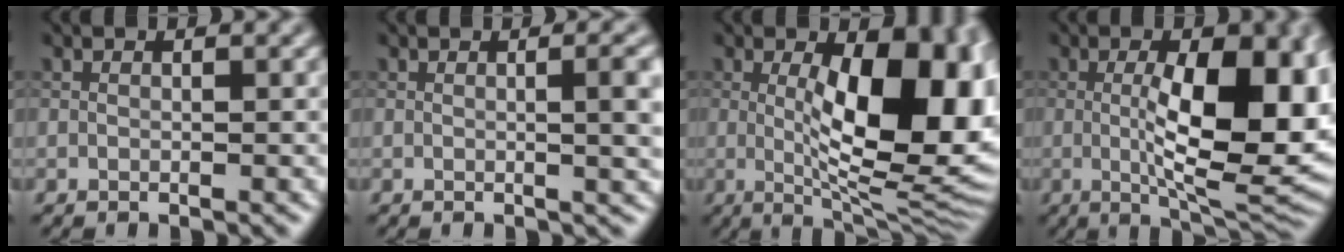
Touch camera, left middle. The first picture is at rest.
{"total": 3.9, "force": [0.2, 1.2, 3.7], "torque": [-0.039, 0.009, -0.001]}
{"total": 12.5, "force": [1.1, 4.5, 11.6], "torque": [-0.153, -0.006, 0.019]}
{"total": 11.4, "force": [0.4, 3.7, 10.8], "torque": [-0.153, -0.006, 0.013]}